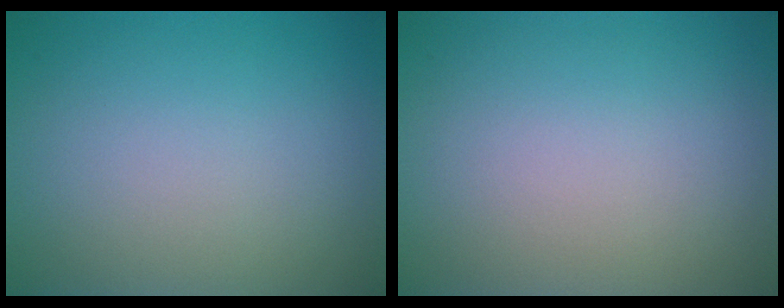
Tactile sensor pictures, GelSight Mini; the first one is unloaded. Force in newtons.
{"total": 0.0}